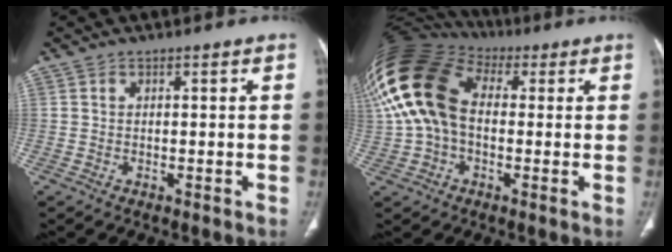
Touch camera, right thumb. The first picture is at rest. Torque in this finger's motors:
{"motor_torque": [-0.77, 2.91, 2.54, -0.01, 0.78]}